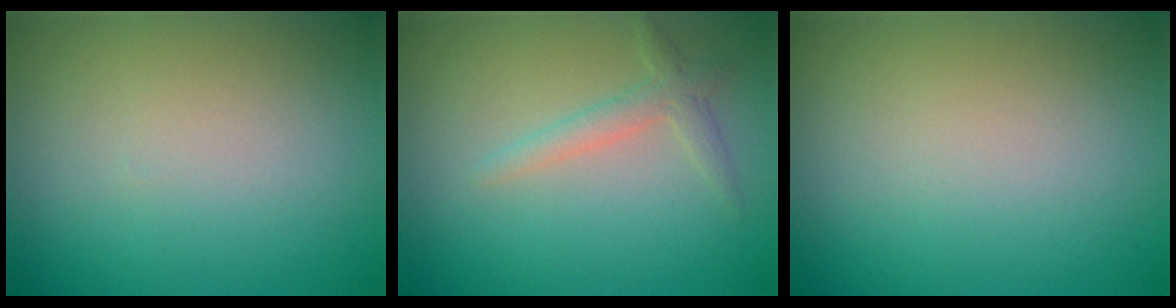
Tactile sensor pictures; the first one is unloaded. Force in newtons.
{"total": 1.9, "press": 1.9, "slide": 0.1}
{"total": 0.0}